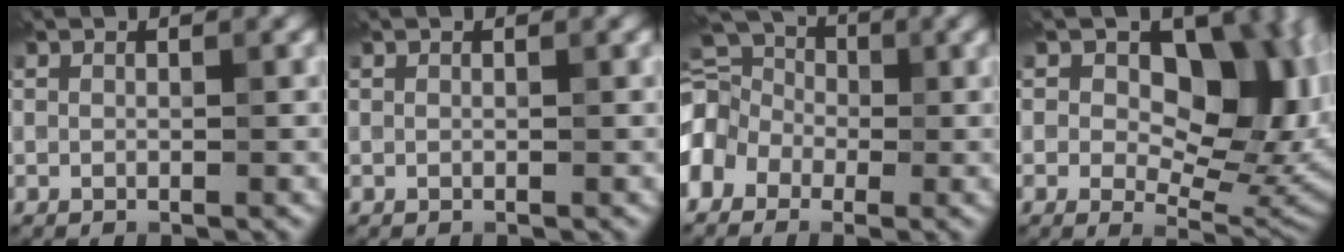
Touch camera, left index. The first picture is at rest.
{"total": 0.0}
{"total": 9.2, "force": [-1.4, 7.1, 5.8], "torque": [-0.117, 0.027, -0.060]}
{"total": 14.0, "force": [3.4, 8.7, 10.5], "torque": [-0.117, 0.009, 0.056]}